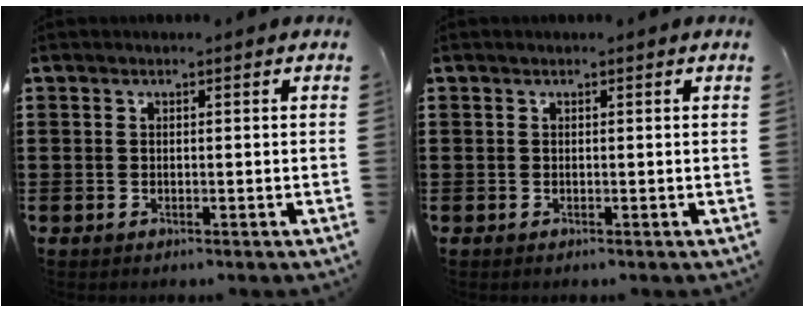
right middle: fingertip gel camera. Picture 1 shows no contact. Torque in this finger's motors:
{"motor_torque": [0.94, -1.20, -0.02, -0.01]}